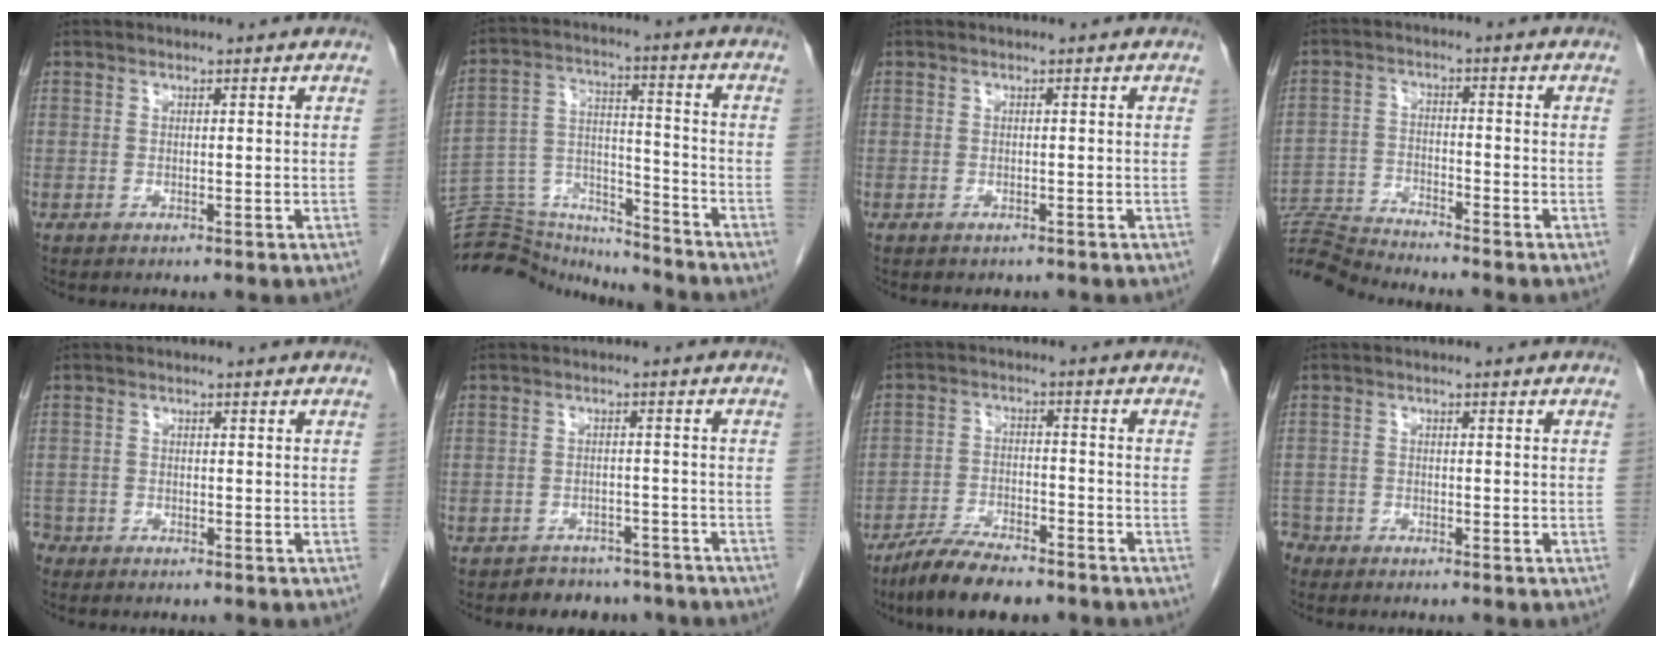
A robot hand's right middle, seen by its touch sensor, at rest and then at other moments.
{"total": 15.9, "force": [-15.5, 2.9, 2.1], "torque": [-0.045, 0.048, -0.249]}
{"total": 0.9, "force": [-0.7, 0.5, 0.1], "torque": [-0.008, 0.001, -0.008]}
{"total": 8.1, "force": [-7.9, -1.7, 0.1], "torque": [-0.004, 0.000, -0.151]}
{"total": 2.3, "force": [-1.9, 1.2, 0.0], "torque": [-0.004, 0.002, -0.037]}
{"total": 6.7, "force": [-5.7, 3.5, 0.5], "torque": [0.004, 0.011, -0.067]}
{"total": 10.0, "force": [-8.1, 2.6, 5.3], "torque": [-0.090, -0.018, -0.141]}
{"total": 2.7, "force": [-2.4, 1.2, -0.3], "torque": [0.001, 0.002, -0.048]}